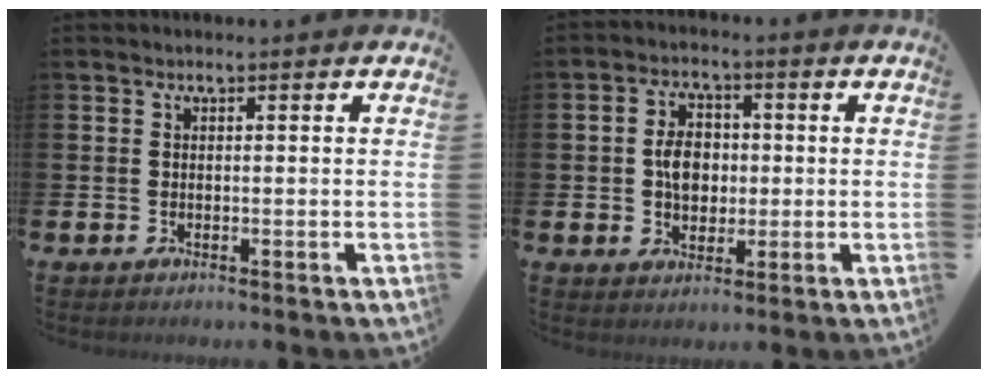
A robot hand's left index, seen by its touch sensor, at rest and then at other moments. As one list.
[{"total": 4.9, "force": [0.2, 3.7, 3.2], "torque": [-0.055, 0.011, -0.003]}]